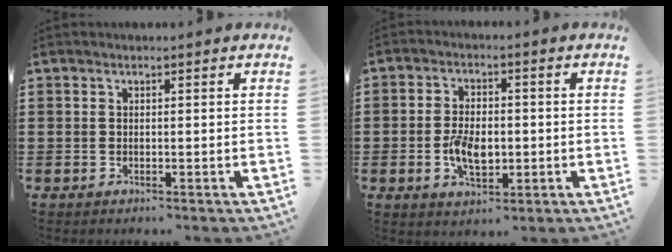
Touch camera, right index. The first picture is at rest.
{"total": 5.6, "force": [-1.0, 3.1, 4.5], "torque": [-0.094, 0.002, -0.019]}